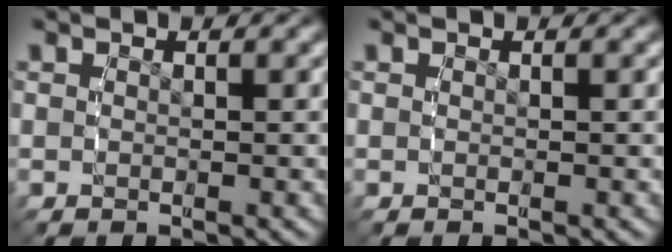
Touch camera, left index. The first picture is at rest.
{"total": 0.0}